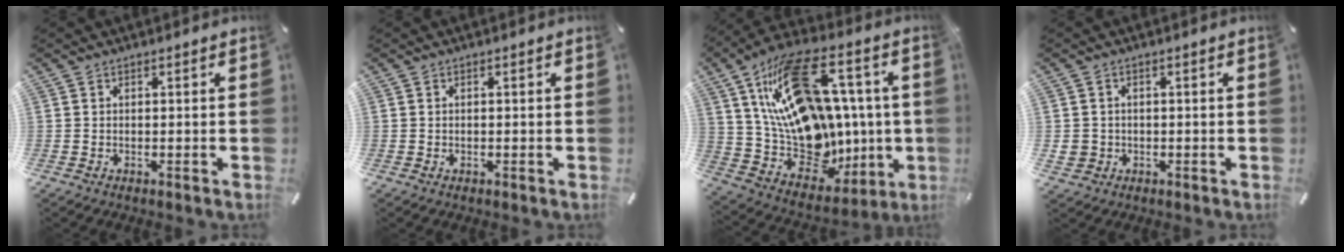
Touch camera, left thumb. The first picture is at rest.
{"total": 0.0}
{"total": 25.2, "force": [6.5, 15.8, 18.5], "torque": [-0.341, -0.051, 0.123]}
{"total": 3.1, "force": [-0.5, 3.0, 0.8], "torque": [-0.015, 0.005, -0.009]}